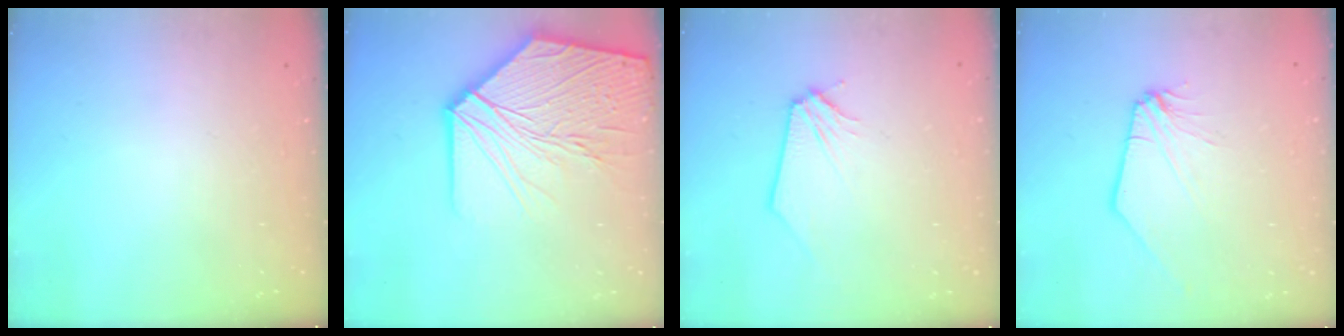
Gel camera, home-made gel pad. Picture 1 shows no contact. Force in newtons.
{"total": 18.7, "press": 18.4, "slide": 3.3}
{"total": 0.0}
{"total": 0.0}